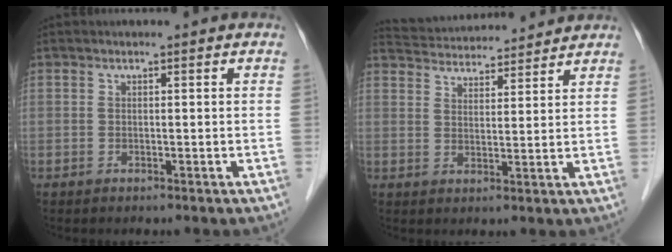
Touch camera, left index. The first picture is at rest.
{"total": 12.6, "force": [12.1, 1.8, 3.0], "torque": [-0.058, 0.033, 0.183]}